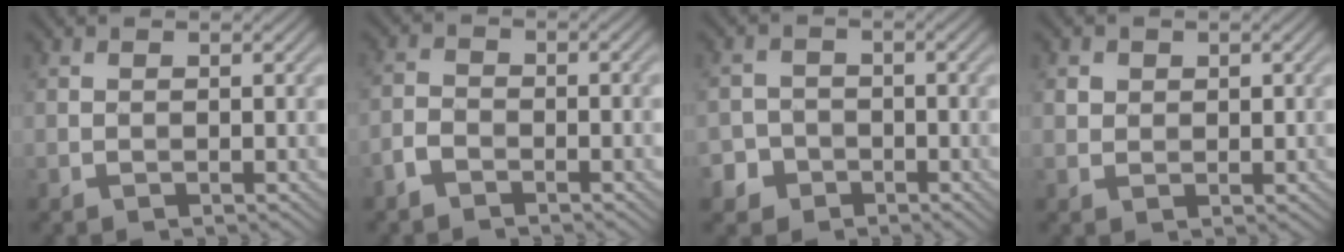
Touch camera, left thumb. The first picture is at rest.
{"total": 2.8, "force": [-2.1, 1.1, 1.4], "torque": [-0.027, 0.003, -0.050]}
{"total": 3.5, "force": [-2.0, 2.8, 0.5], "torque": [0.005, -0.002, -0.045]}
{"total": 1.7, "force": [0.6, 1.6, 0.5], "torque": [-0.013, -0.007, 0.014]}